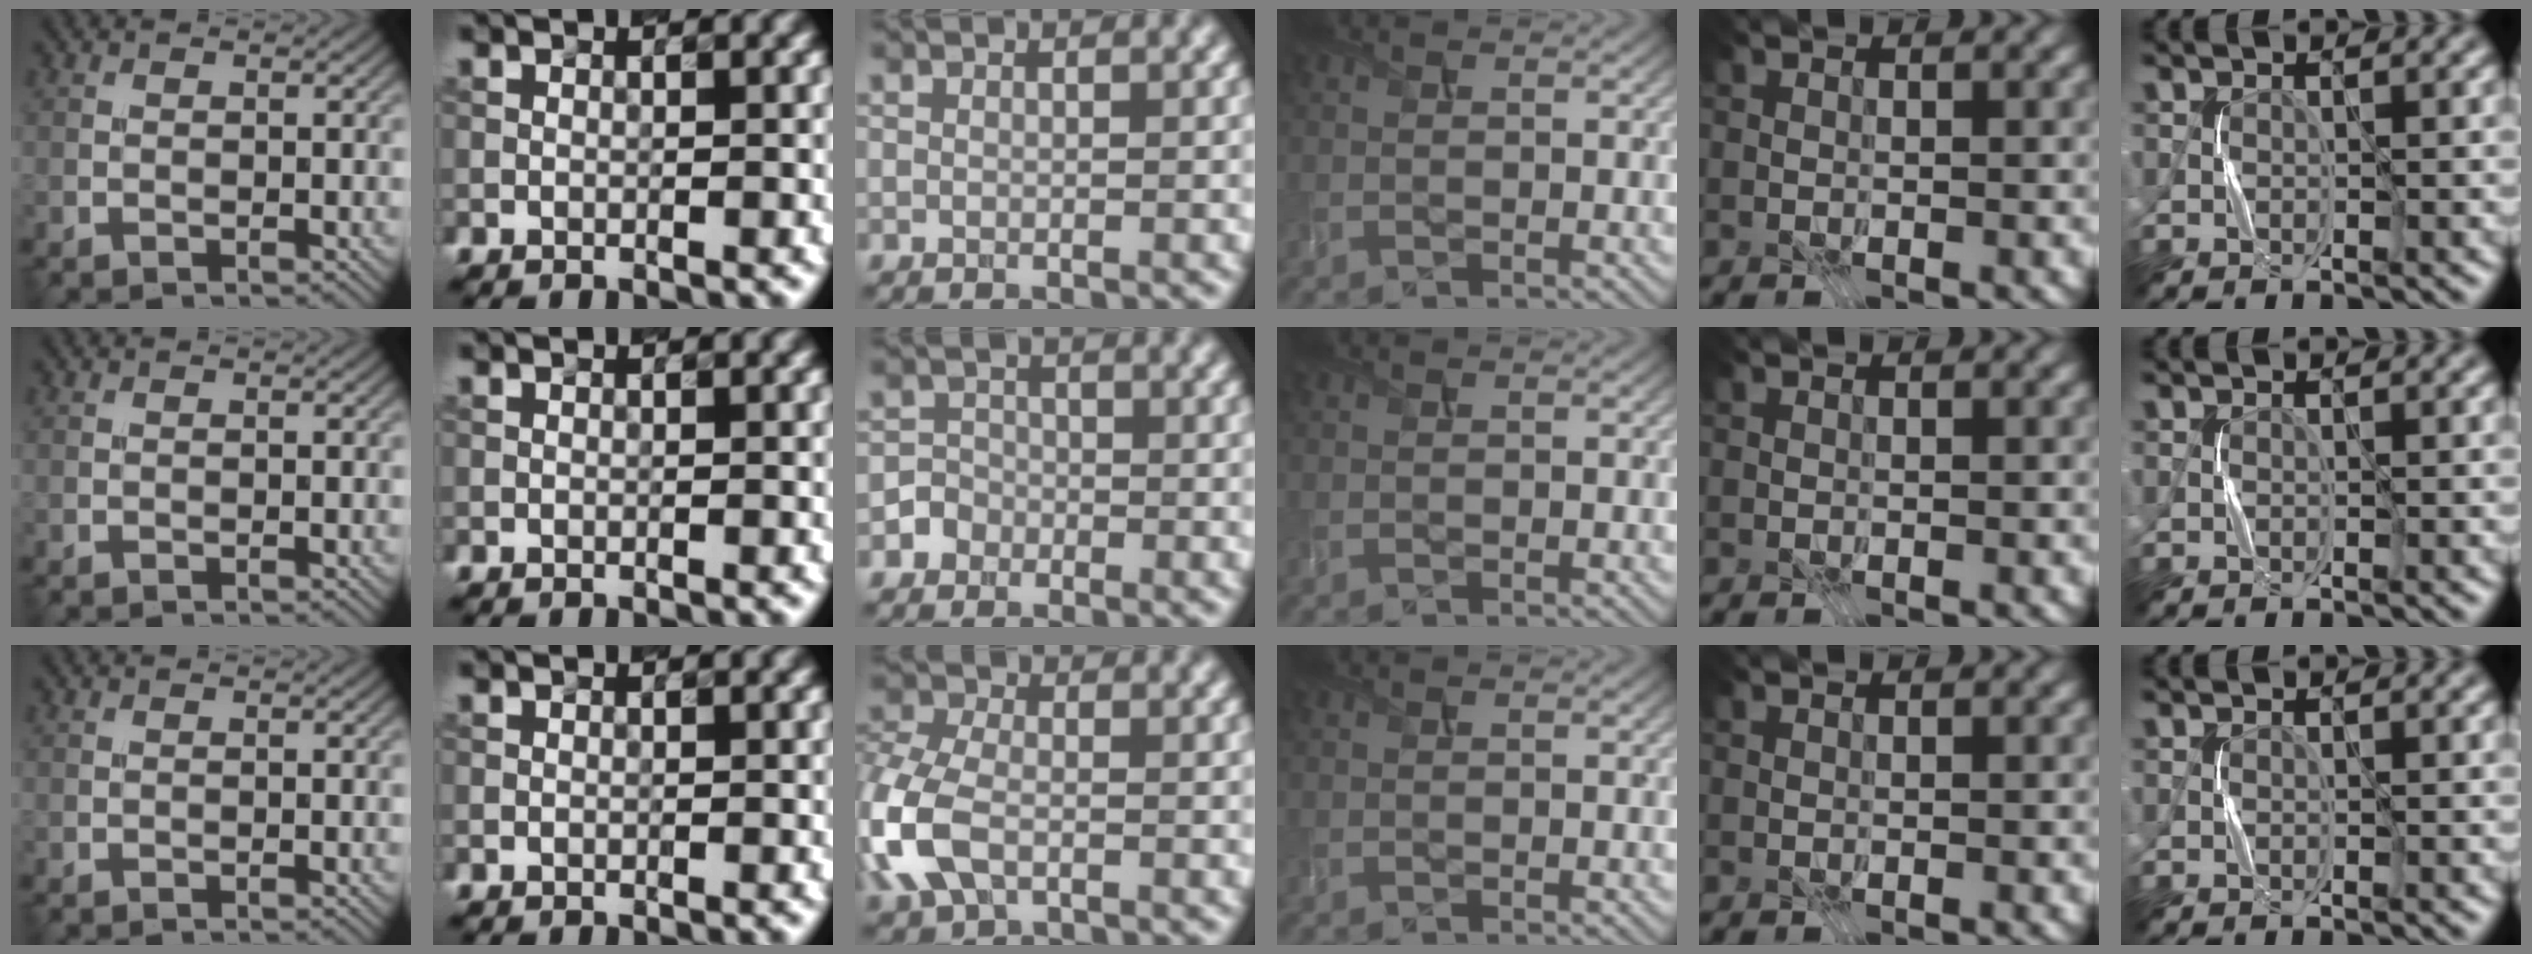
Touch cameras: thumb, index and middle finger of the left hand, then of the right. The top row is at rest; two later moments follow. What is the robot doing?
{"motion": "press", "object": "stapler"}